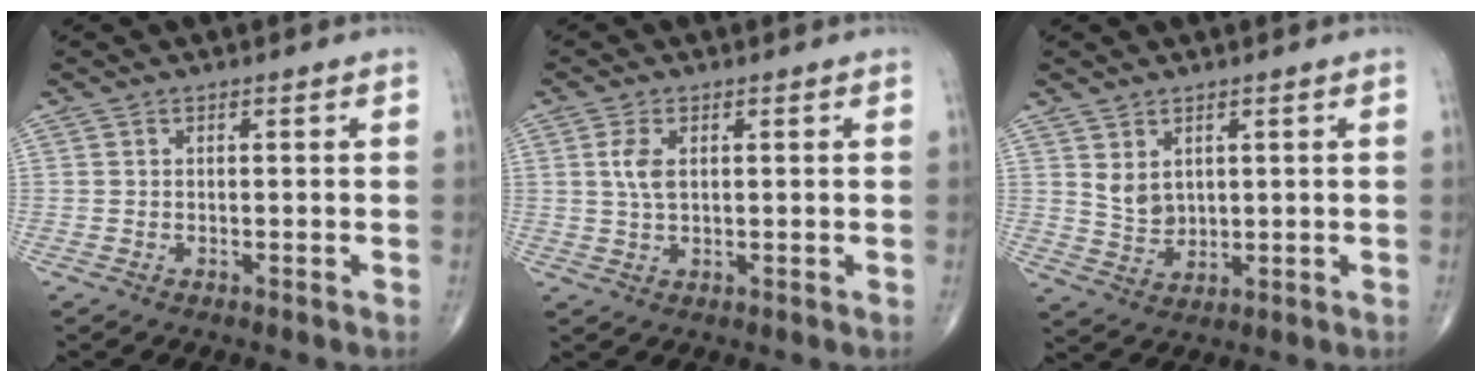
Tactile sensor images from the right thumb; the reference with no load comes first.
{"total": 3.8, "force": [0.9, 1.9, 3.2], "torque": [-0.070, 0.000, 0.019]}
{"total": 4.4, "force": [1.8, 3.1, 2.6], "torque": [-0.036, -0.022, 0.045]}